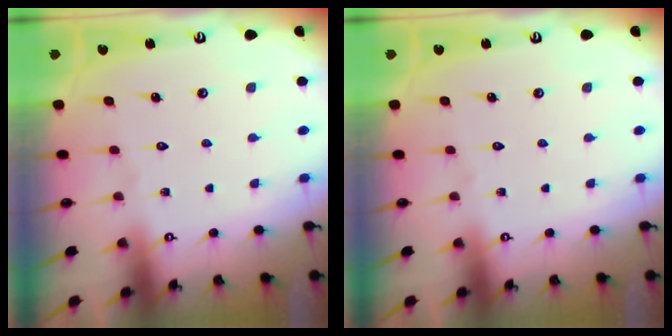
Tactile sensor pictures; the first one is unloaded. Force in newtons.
{"total": 0.0}